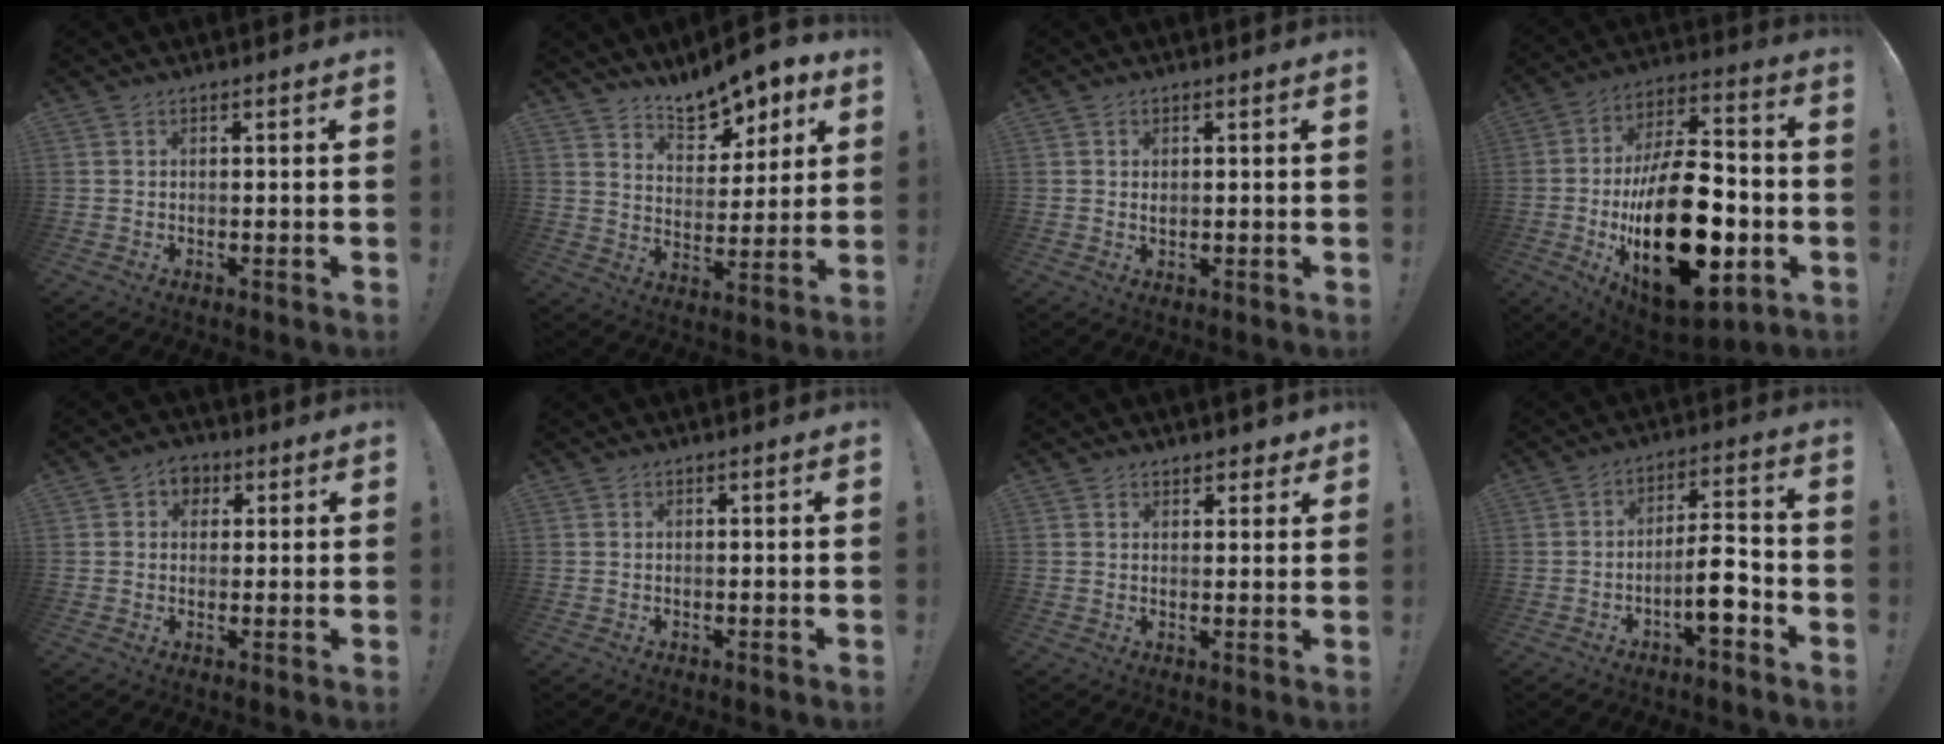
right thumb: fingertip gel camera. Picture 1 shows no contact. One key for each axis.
{"total": 10.4, "fx": 8.7, "fy": 4.4, "fz": 3.6, "tx": -0.044, "ty": -0.071, "tz": 0.159}
{"total": 0.8, "fx": 0.4, "fy": 0.6, "fz": 0.3, "tx": 0.006, "ty": -0.004, "tz": 0.005}
{"total": 32.5, "fx": -6.2, "fy": 17.4, "fz": 26.8, "tx": -0.469, "ty": 0.038, "tz": -0.077}
{"total": 4.3, "fx": 1.2, "fy": 3.8, "fz": 1.7, "tx": -0.018, "ty": -0.001, "tz": 0.020}
{"total": 0.0}
{"total": 3.0, "fx": 2.4, "fy": 1.8, "fz": 0.6, "tx": 0.019, "ty": -0.020, "tz": 0.038}
{"total": 9.9, "fx": -4.5, "fy": 3.4, "fz": 8.1, "tx": -0.124, "ty": 0.025, "tz": -0.076}